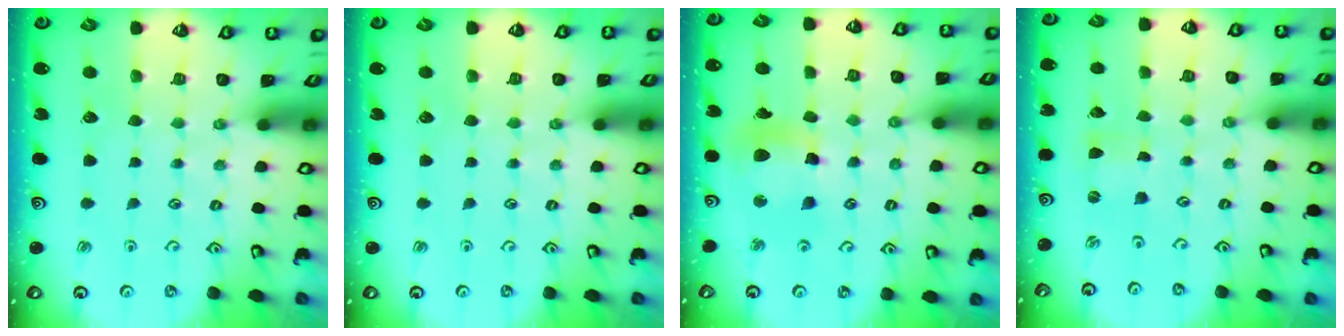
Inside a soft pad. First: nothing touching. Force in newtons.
{"total": 0.0}
{"total": 12.5, "press": 12.4, "slide": 1.5}
{"total": 0.0}